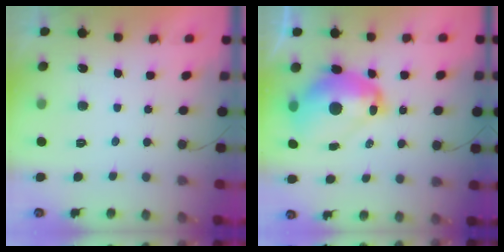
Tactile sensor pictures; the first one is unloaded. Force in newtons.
{"total": 13.9, "press": 13.8, "slide": 1.7}